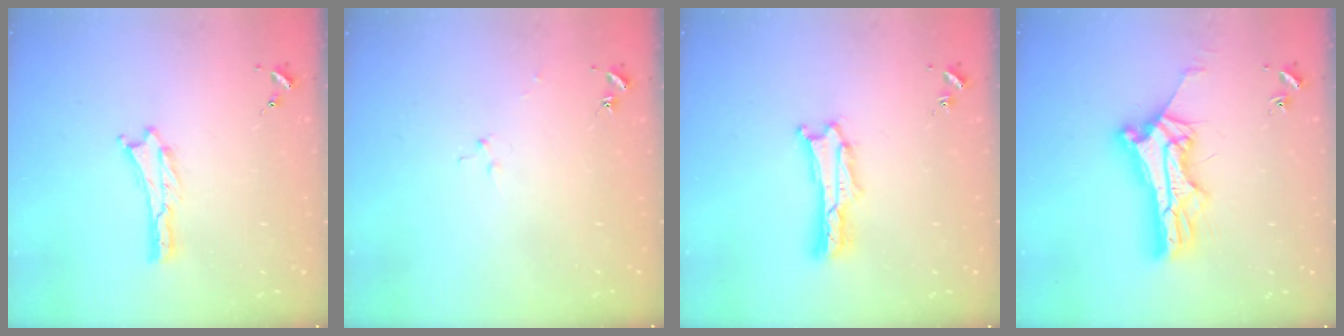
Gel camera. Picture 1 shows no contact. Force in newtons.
{"total": 2.5, "press": 2.5, "slide": 0.3}
{"total": 1.4, "press": 1.3, "slide": 0.2}
{"total": 10.4, "press": 10.4, "slide": 0.8}